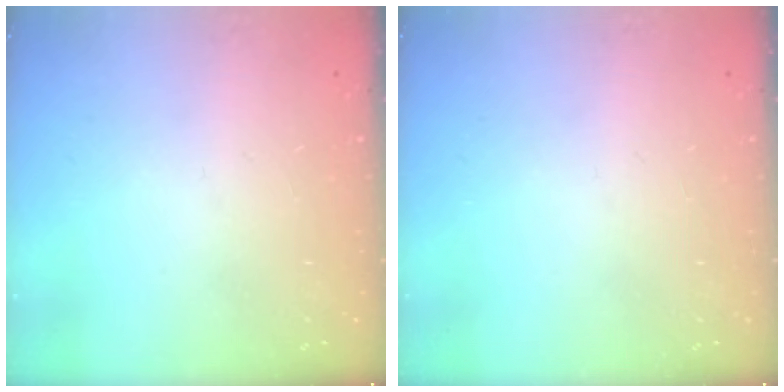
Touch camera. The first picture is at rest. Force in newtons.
{"total": 0.0}